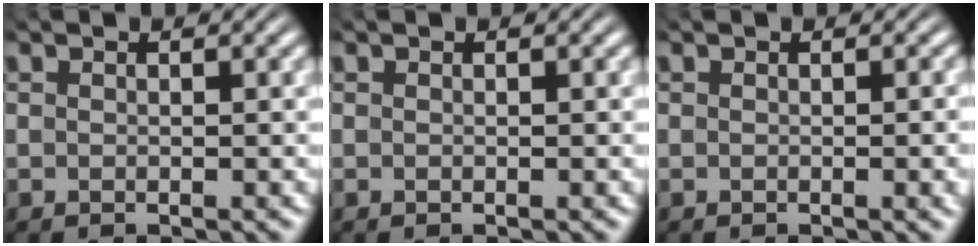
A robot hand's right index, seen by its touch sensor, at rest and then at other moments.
{"total": 0.0}
{"total": 0.8, "force": [0.0, 0.1, 0.8], "torque": [-0.010, 0.005, -0.004]}